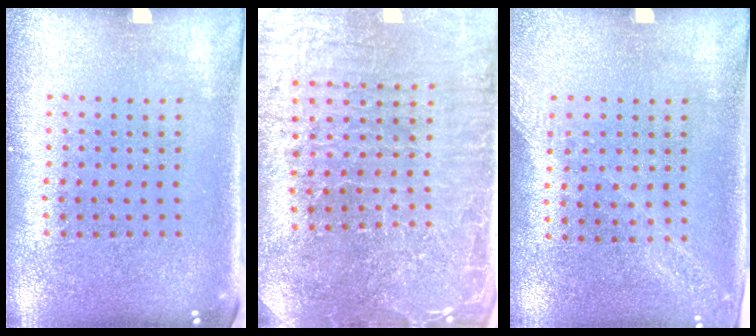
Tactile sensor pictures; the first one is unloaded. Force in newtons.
{"total": 3.8, "press": 3.7, "slide": 0.6}
{"total": 1.1, "press": 1.1, "slide": 0.2}